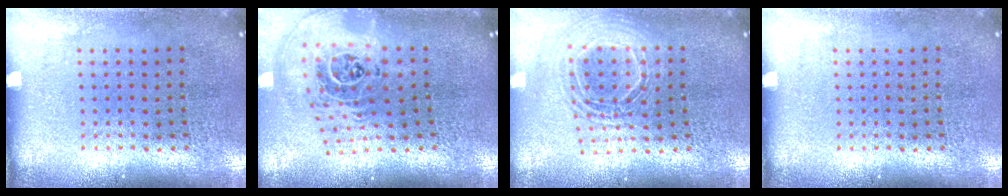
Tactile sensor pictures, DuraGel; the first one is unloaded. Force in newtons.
{"total": 2.5, "press": 1.8, "slide": 1.8}
{"total": 1.8, "press": 1.4, "slide": 1.0}
{"total": 0.0}